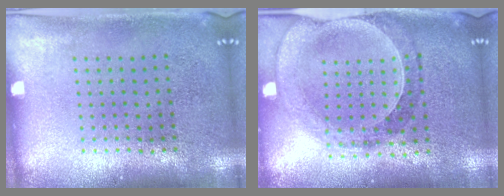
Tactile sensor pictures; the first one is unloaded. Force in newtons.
{"total": 0.6, "press": 0.6, "slide": 0.2}